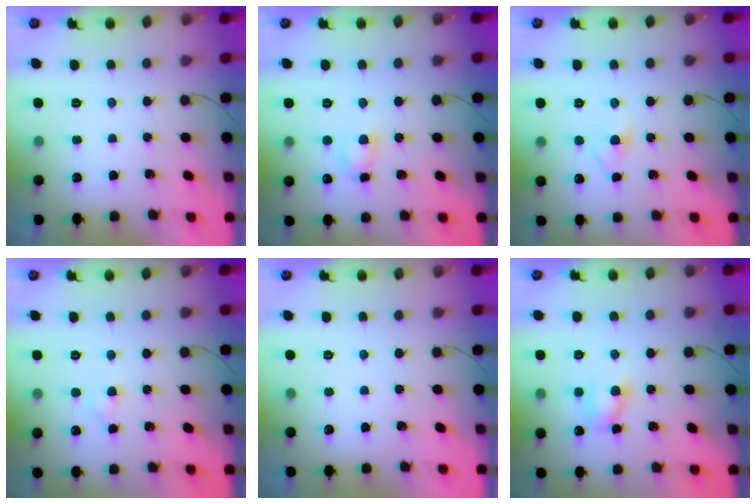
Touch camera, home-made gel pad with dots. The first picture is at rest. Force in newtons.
{"total": 4.1, "press": 3.9, "slide": 1.2}
{"total": 3.2, "press": 3.0, "slide": 1.2}
{"total": 2.7, "press": 2.4, "slide": 1.1}
{"total": 0.0}
{"total": 5.9, "press": 5.9, "slide": 0.6}